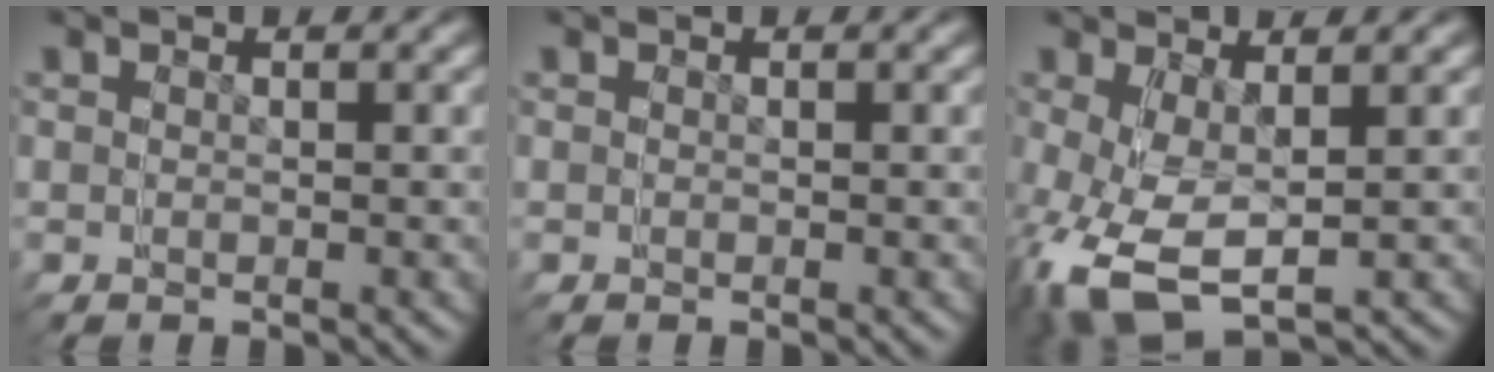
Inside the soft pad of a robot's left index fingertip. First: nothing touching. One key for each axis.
{"total": 0.0}
{"total": 7.4, "fx": -2.3, "fy": 5.2, "fz": 4.7, "tx": -0.115, "ty": -0.052, "tz": -0.006}